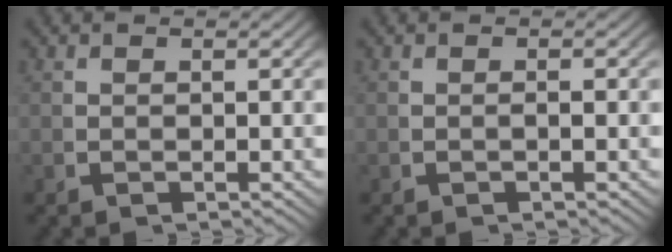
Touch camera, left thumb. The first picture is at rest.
{"total": 0.6, "force": [-0.2, 0.2, 0.5], "torque": [-0.009, 0.003, -0.005]}